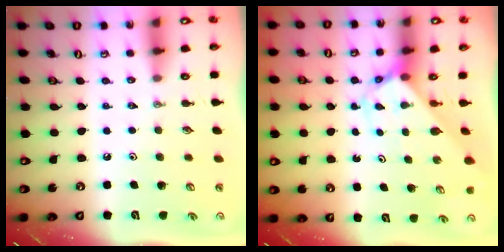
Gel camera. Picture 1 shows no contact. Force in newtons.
{"total": 2.7, "press": 2.7, "slide": 0.2}